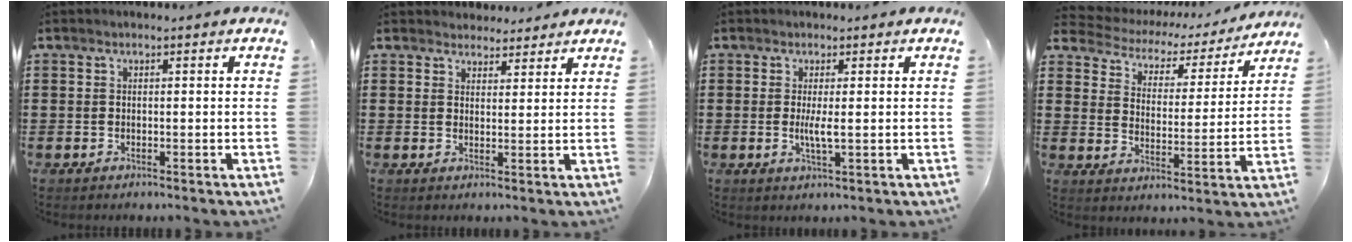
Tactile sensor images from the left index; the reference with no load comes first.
{"total": 3.1, "force": [2.8, 1.4, 0.0], "torque": [-0.009, 0.000, 0.053]}
{"total": 2.9, "force": [0.1, 0.4, 2.9], "torque": [-0.052, -0.005, 0.001]}
{"total": 3.5, "force": [3.2, 1.3, 0.1], "torque": [-0.029, -0.026, 0.047]}